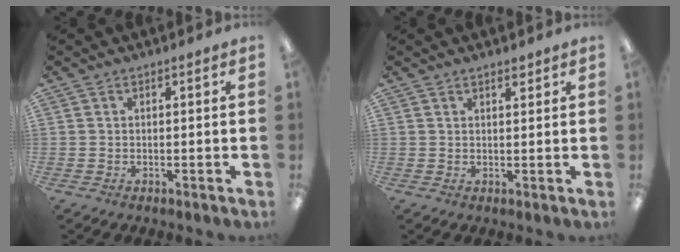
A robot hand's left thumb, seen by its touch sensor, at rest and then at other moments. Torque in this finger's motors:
{"motor_torque": [-0.19, -0.13, -0.07, 0.18, 0.02]}